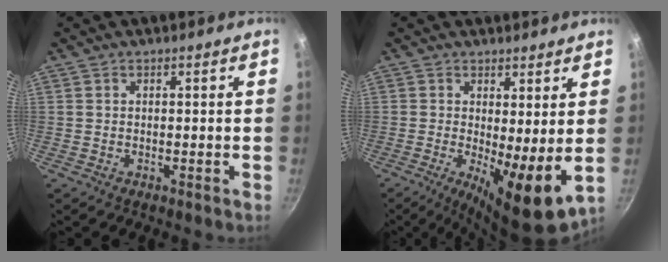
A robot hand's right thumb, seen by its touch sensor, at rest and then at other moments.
{"total": 10.1, "force": [0.1, 3.1, 9.6], "torque": [-0.137, -0.022, 0.005]}